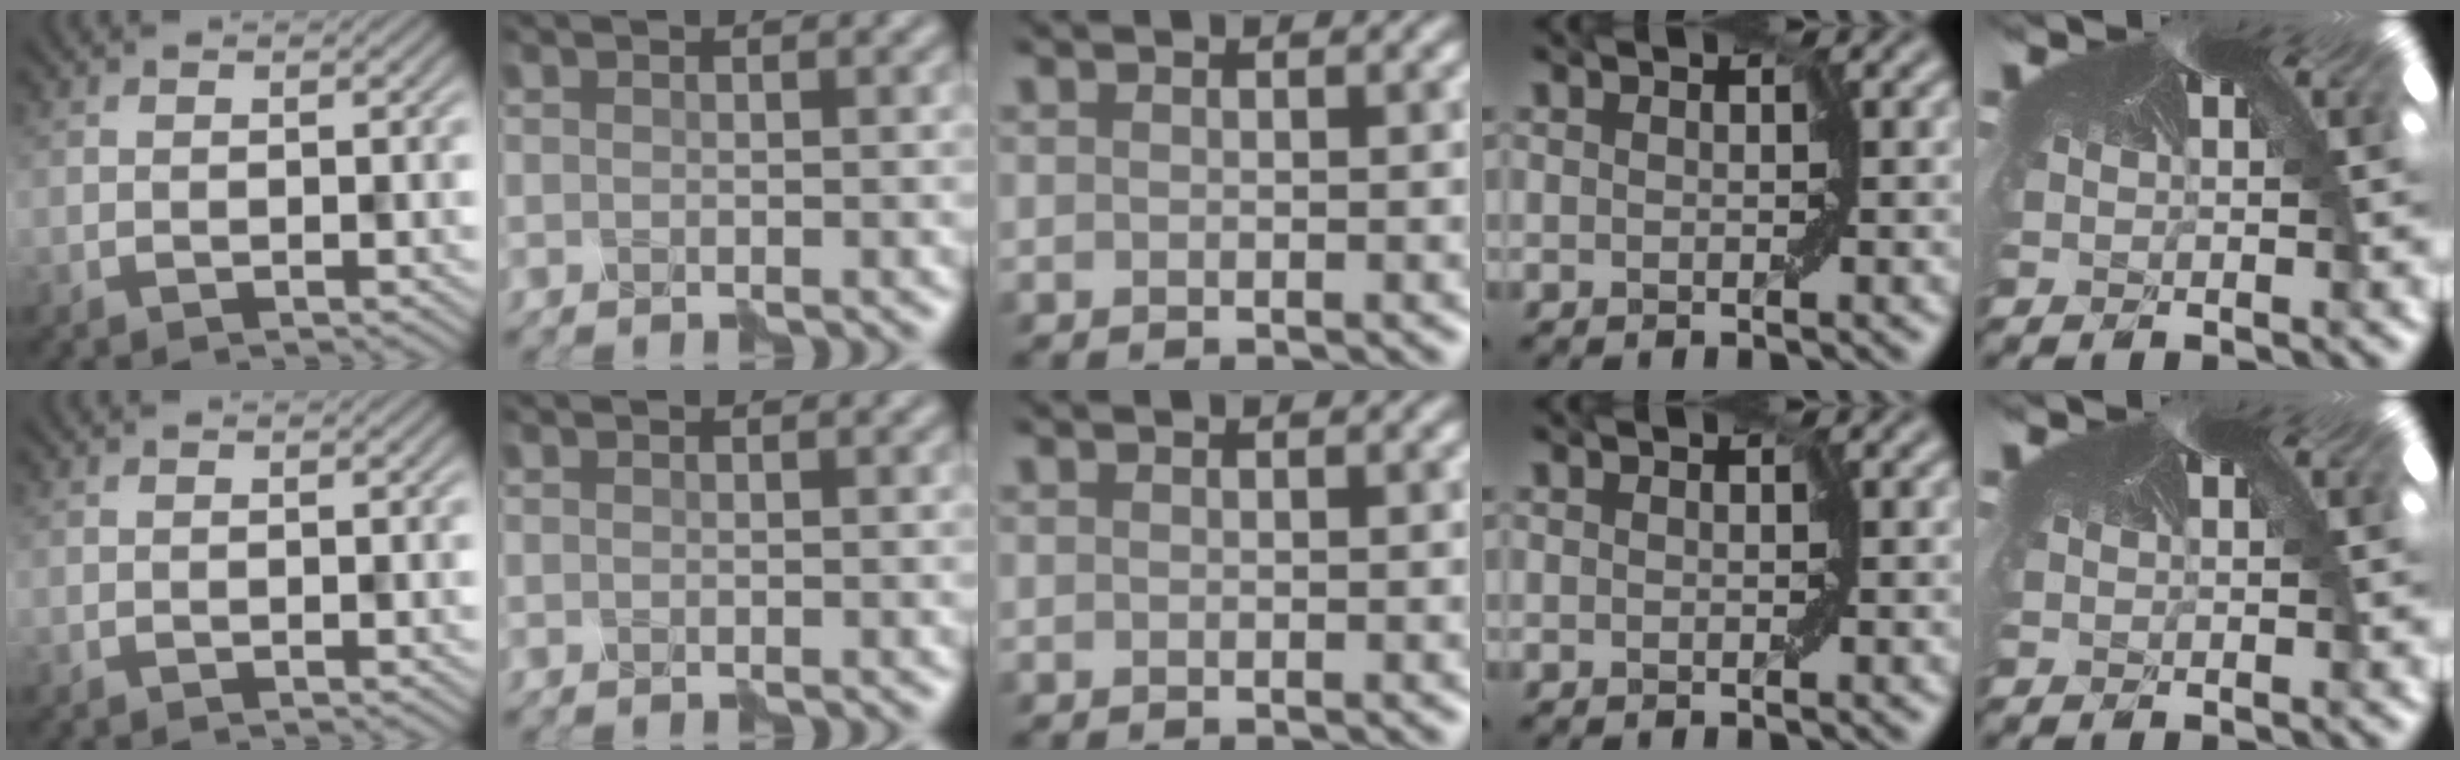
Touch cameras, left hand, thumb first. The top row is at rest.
{}